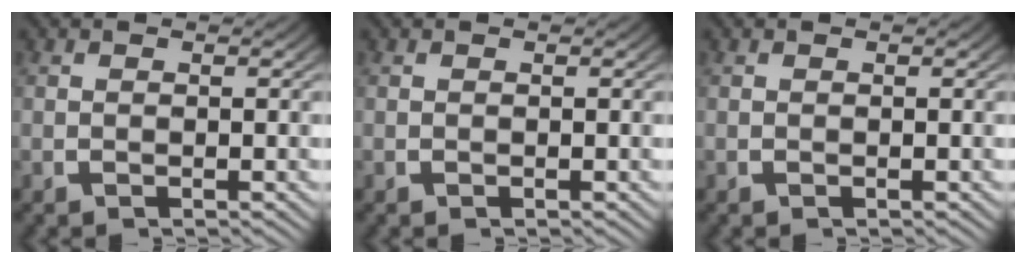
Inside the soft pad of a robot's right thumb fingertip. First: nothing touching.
{"total": 0.0}
{"total": 0.0}